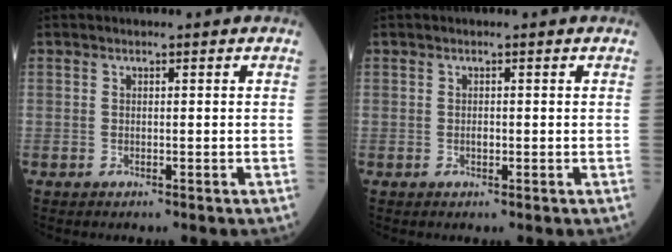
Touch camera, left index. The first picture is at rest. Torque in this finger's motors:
{"motor_torque": [0.38, -0.19, 0.00, 0.00]}